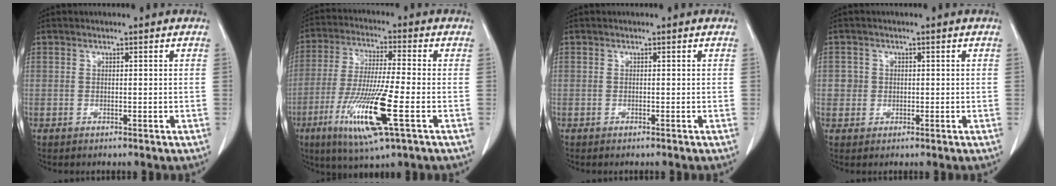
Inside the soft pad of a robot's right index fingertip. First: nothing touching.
{"total": 14.2, "force": [-5.2, 0.7, 13.2], "torque": [-0.264, -0.029, -0.095]}
{"total": 0.0}
{"total": 2.1, "force": [0.2, 2.1, 0.1], "torque": [0.010, 0.006, 0.000]}